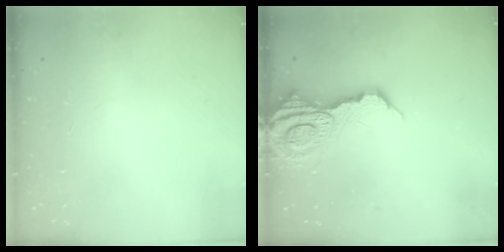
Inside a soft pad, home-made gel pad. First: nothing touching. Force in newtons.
{"total": 17.2, "press": 17.1, "slide": 2.0}